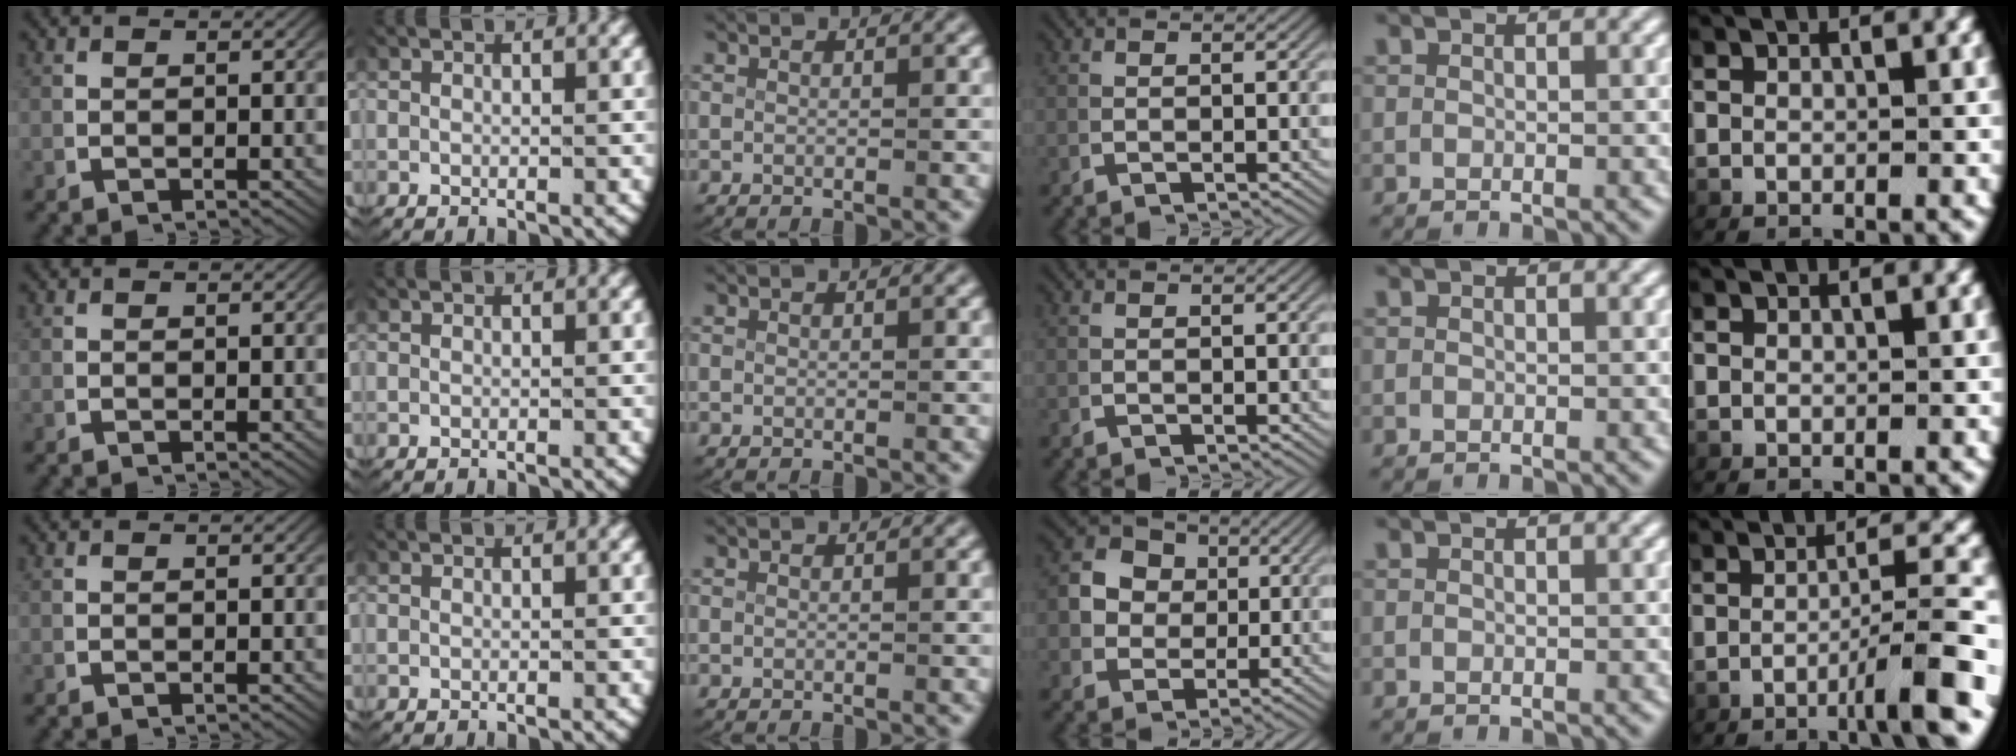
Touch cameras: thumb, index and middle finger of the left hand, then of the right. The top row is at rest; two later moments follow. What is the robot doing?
{"motion": "lift_and_place", "object": "paper towel"}